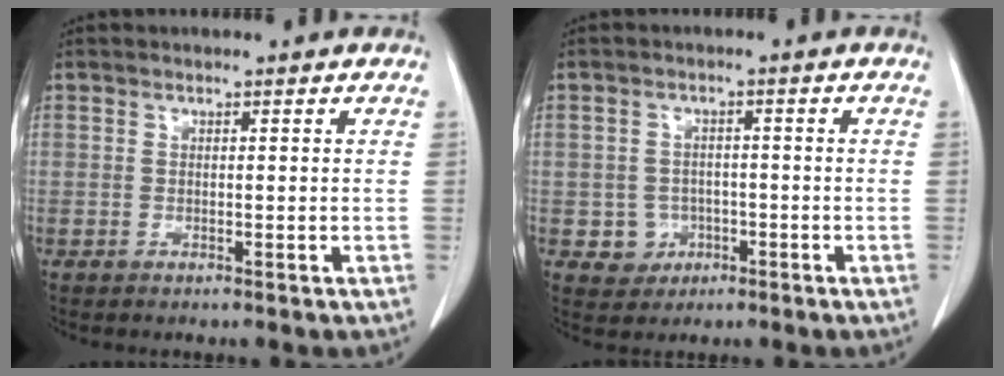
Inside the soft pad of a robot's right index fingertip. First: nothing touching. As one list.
[{"total": 3.9, "force": [-1.3, 3.7, 0.3], "torque": [0.006, 0.012, -0.011]}]